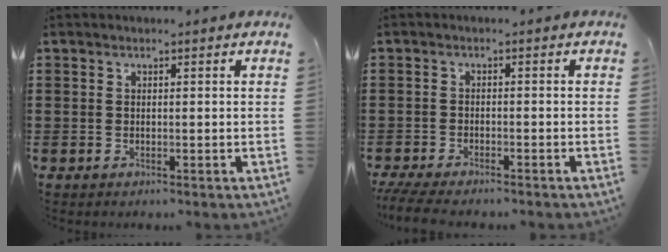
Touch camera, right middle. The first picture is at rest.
{"total": 2.9, "force": [-2.7, 0.2, 1.0], "torque": [-0.033, -0.005, -0.058]}